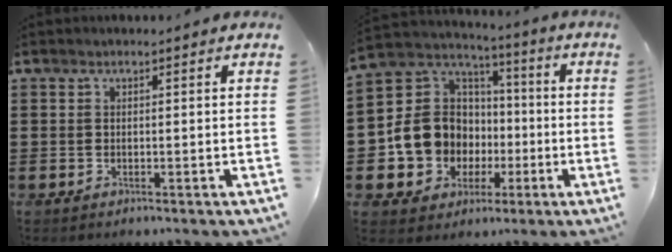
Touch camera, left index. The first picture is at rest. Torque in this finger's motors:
{"motor_torque": [1.43, 0.71, 0.75, 0.13]}